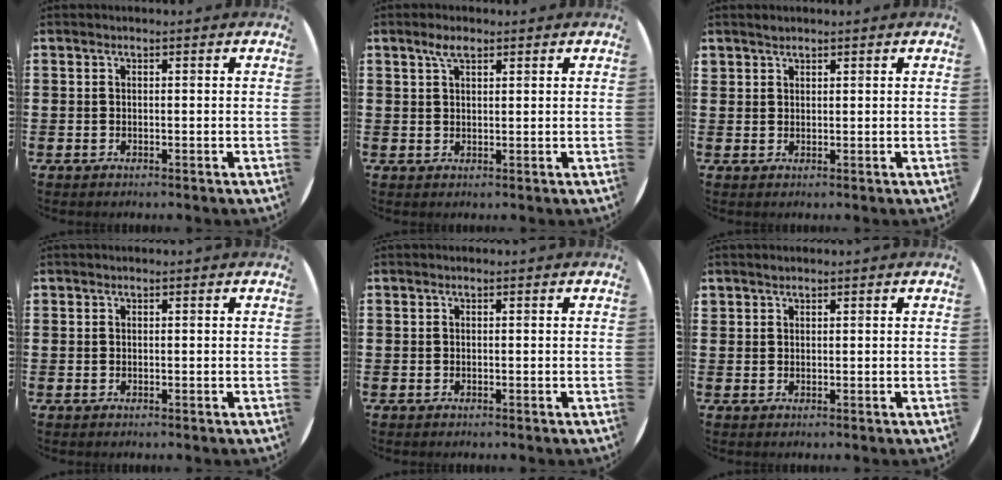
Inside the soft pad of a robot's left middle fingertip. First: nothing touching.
{"total": 2.6, "force": [1.8, 0.9, 1.7], "torque": [-0.029, 0.004, 0.029]}
{"total": 1.1, "force": [1.0, 0.4, -0.1], "torque": [0.008, -0.001, 0.018]}
{"total": 0.0}
{"total": 0.0}
{"total": 0.7, "force": [0.7, 0.3, -0.1], "torque": [0.008, -0.001, 0.011]}